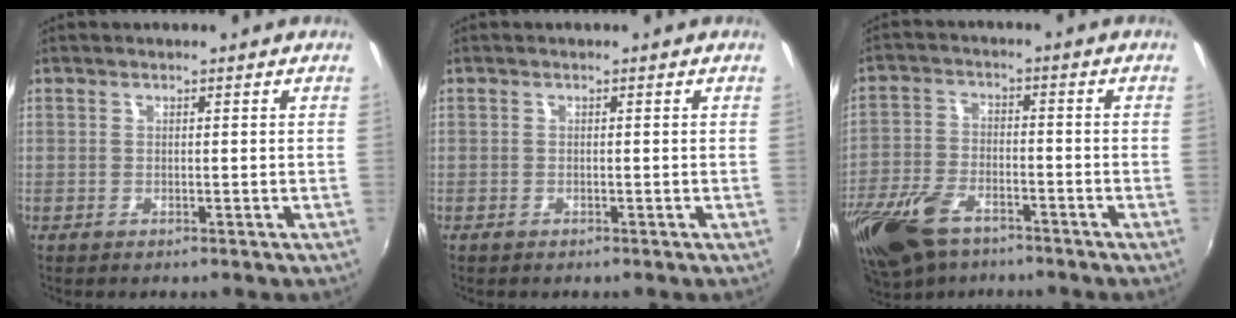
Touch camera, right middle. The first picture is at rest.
{"total": 0.6, "force": [-0.5, 0.3, 0.1], "torque": [-0.003, 0.000, -0.008]}
{"total": 12.9, "force": [-8.8, 6.2, 7.0], "torque": [-0.168, -0.020, -0.171]}